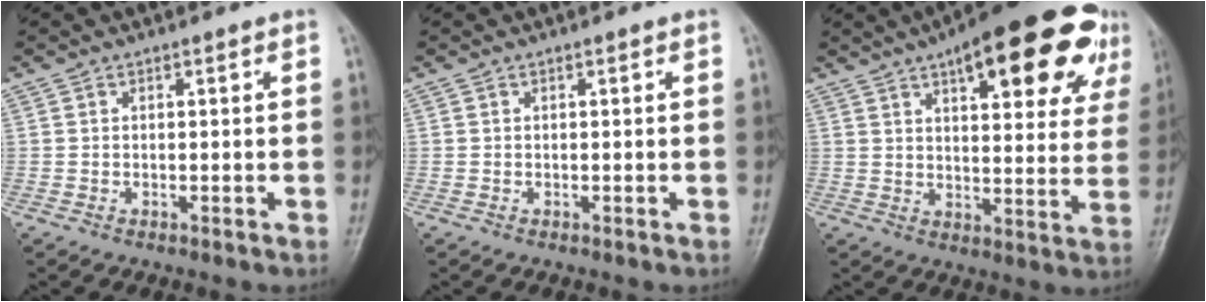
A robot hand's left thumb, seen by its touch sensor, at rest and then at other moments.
{"total": 0.0}
{"total": 23.0, "force": [12.4, 8.4, 17.5], "torque": [-0.205, -0.013, 0.165]}